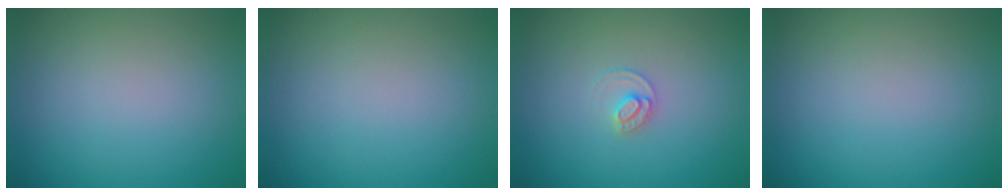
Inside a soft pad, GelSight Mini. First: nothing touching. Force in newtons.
{"total": 0.0}
{"total": 1.5, "press": 1.5, "slide": 0.2}
{"total": 0.0}